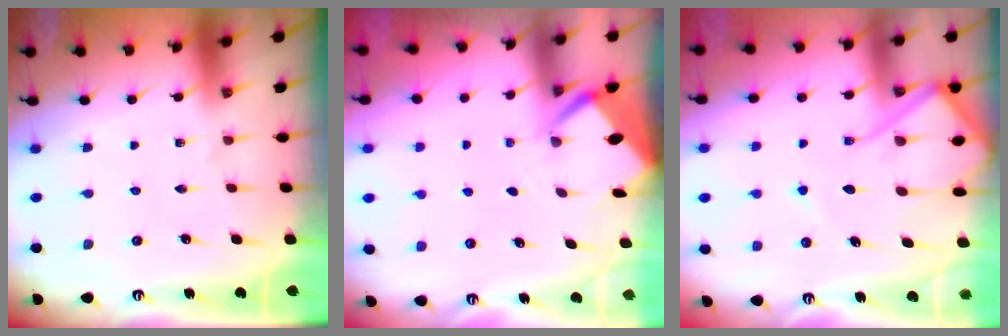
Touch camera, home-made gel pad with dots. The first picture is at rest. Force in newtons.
{"total": 2.7, "press": 2.7, "slide": 0.3}
{"total": 12.1, "press": 12.1, "slide": 1.0}